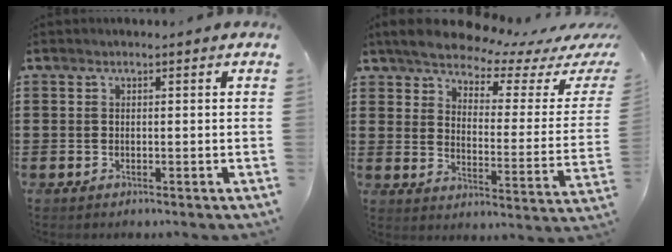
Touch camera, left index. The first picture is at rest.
{"total": 5.3, "force": [5.0, 0.7, 1.5], "torque": [-0.060, -0.037, 0.085]}